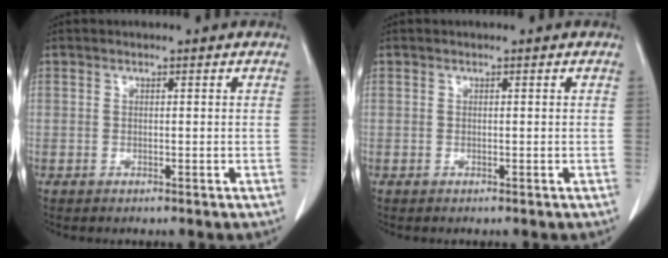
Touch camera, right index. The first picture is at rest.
{"total": 0.0}